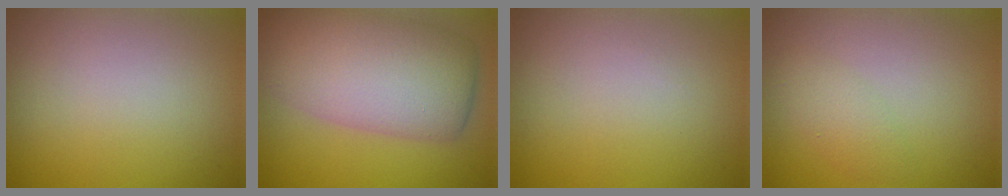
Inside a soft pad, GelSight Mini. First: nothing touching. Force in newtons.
{"total": 9.7, "press": 9.7, "slide": 0.4}
{"total": 0.0}
{"total": 1.9, "press": 1.9, "slide": 0.0}